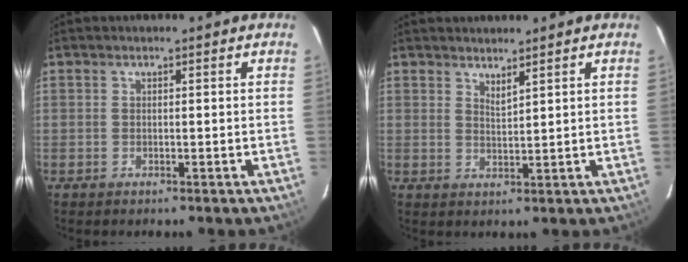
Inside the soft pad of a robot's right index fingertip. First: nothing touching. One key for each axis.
{"total": 2.3, "fx": 2.0, "fy": 0.0, "fz": 1.1, "tx": -0.019, "ty": -0.002, "tz": 0.034}